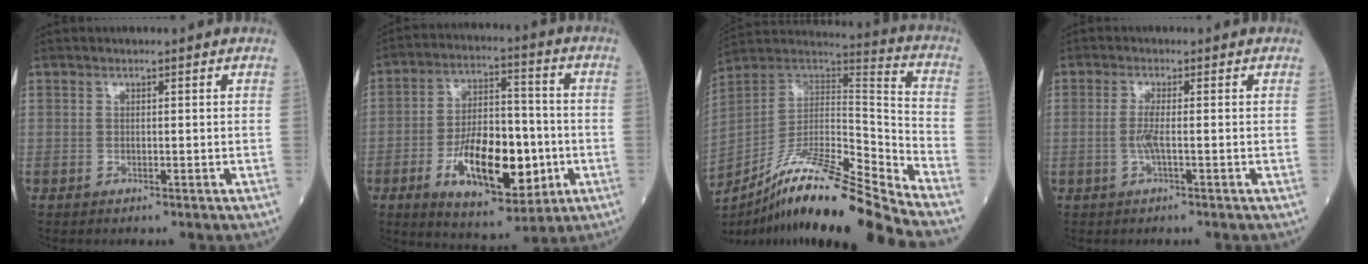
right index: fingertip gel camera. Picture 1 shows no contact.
{"total": 15.6, "force": [-4.3, 6.4, 13.6], "torque": [-0.237, 0.002, -0.065]}
{"total": 21.5, "force": [-17.2, -0.6, 12.8], "torque": [-0.239, 0.002, -0.313]}
{"total": 2.2, "force": [-0.5, 0.0, 2.1], "torque": [-0.051, -0.001, -0.011]}